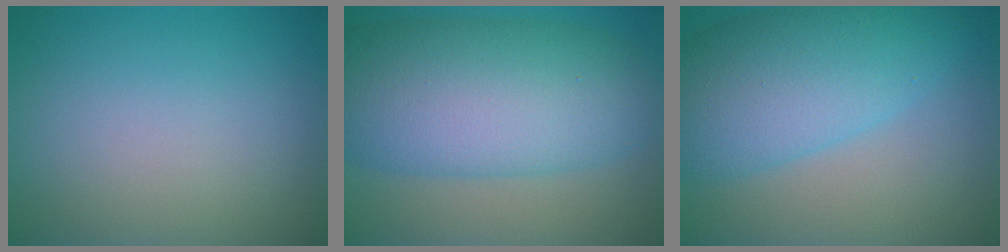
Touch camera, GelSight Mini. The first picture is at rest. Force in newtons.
{"total": 11.7, "press": 11.7, "slide": 0.4}
{"total": 7.9, "press": 7.9, "slide": 0.2}